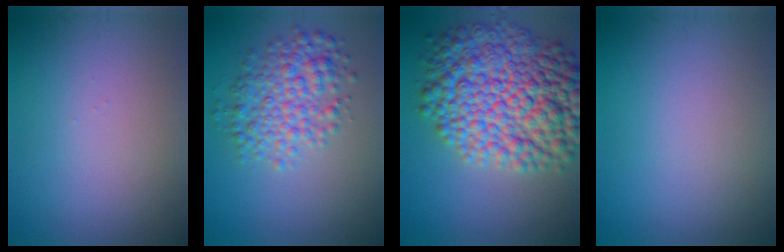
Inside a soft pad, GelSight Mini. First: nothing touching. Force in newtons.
{"total": 5.0, "press": 5.0, "slide": 0.0}
{"total": 12.9, "press": 12.9, "slide": 0.1}
{"total": 0.0}